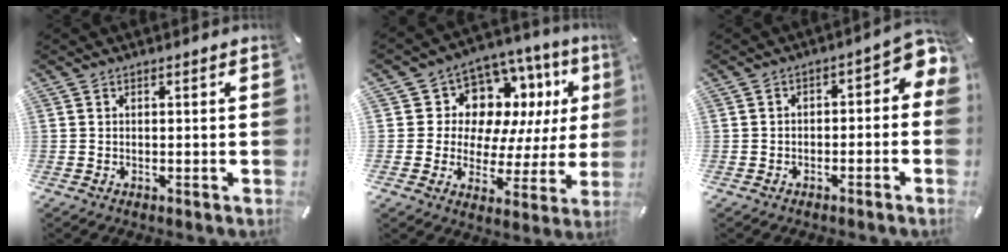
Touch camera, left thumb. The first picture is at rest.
{"total": 10.6, "force": [5.1, 8.6, 3.5], "torque": [-0.063, -0.058, 0.097]}
{"total": 5.2, "force": [-1.2, 3.3, 3.8], "torque": [-0.055, 0.006, -0.029]}